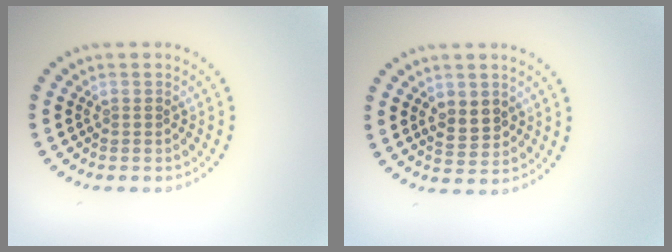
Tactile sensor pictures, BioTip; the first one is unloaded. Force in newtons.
{"total": 2.4, "press": 2.4, "slide": 0.3}